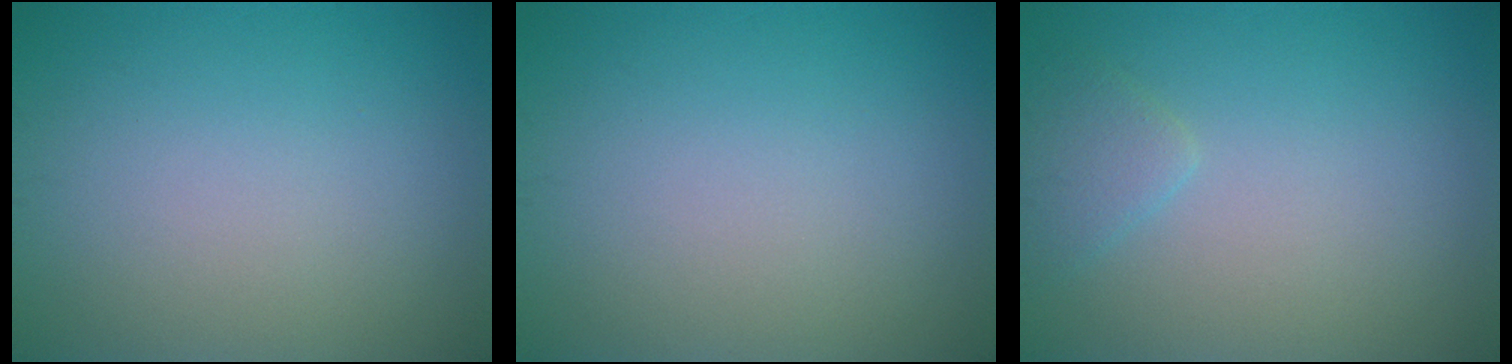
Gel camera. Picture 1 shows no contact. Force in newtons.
{"total": 0.0}
{"total": 1.5, "press": 1.5, "slide": 0.0}